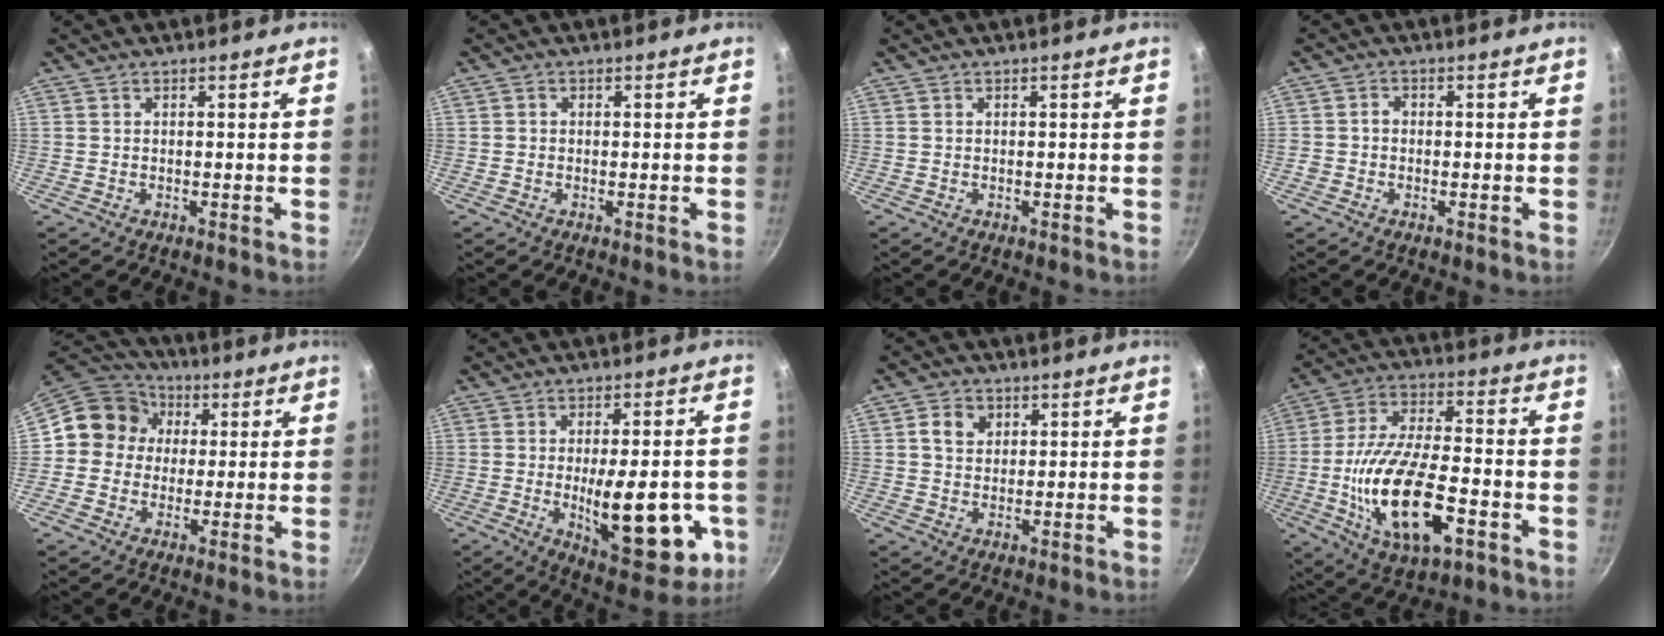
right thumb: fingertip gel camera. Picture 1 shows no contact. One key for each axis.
{"total": 0.6, "fx": -0.1, "fy": 0.6, "fz": 0.3, "tx": -0.004, "ty": 0.003, "tz": -0.003}
{"total": 0.0}
{"total": 1.9, "fx": -0.5, "fy": 1.7, "fz": 0.8, "tx": -0.004, "ty": 0.010, "tz": -0.012}
{"total": 11.0, "fx": 1.7, "fy": 10.2, "fz": 3.9, "tx": -0.032, "ty": 0.022, "tz": 0.007}
{"total": 18.4, "fx": -3.8, "fy": 7.3, "fz": 16.4, "tx": -0.198, "ty": -0.007, "tz": -0.042}
{"total": 4.4, "fx": 1.4, "fy": 3.6, "fz": 2.1, "tx": -0.018, "ty": 0.003, "tz": 0.022}
{"total": 19.9, "fx": -5.7, "fy": 8.5, "fz": 17.1, "tx": -0.319, "ty": 0.018, "tz": -0.104}